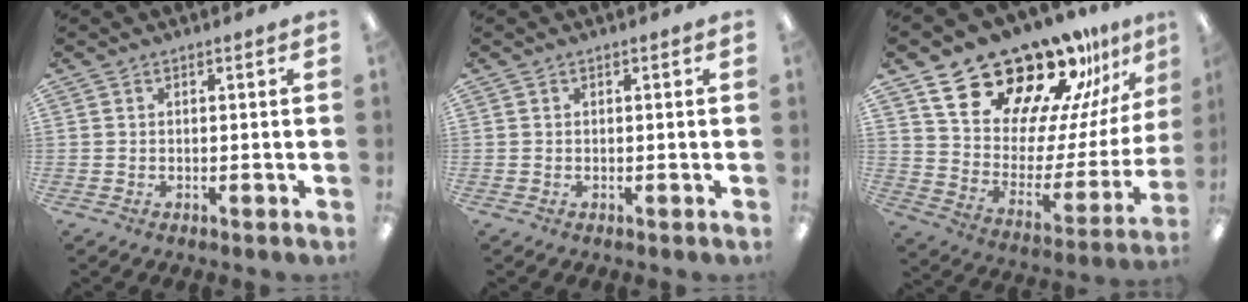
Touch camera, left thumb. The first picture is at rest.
{"total": 0.0}
{"total": 23.1, "force": [19.3, 8.5, 9.4], "torque": [-0.151, -0.143, 0.337]}